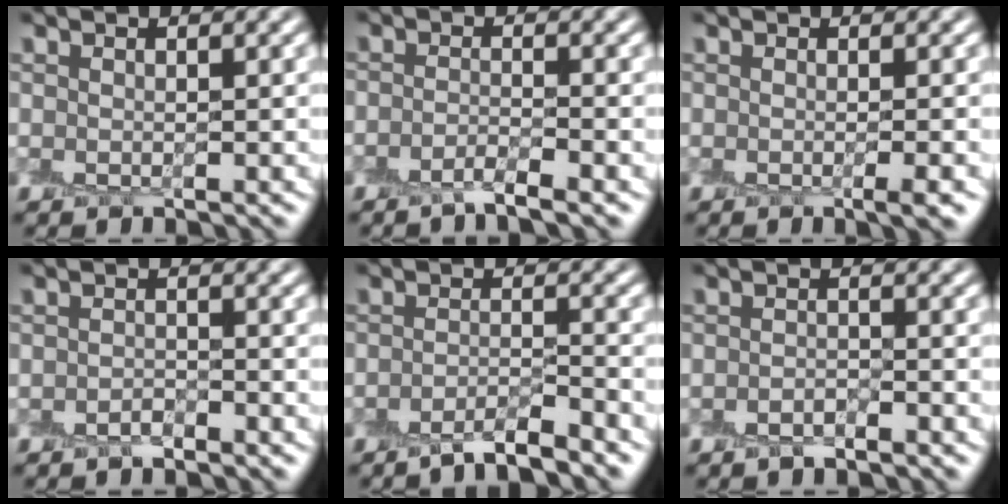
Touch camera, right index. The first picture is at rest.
{"total": 1.6, "force": [-1.4, 0.0, 0.8], "torque": [-0.015, 0.000, -0.037]}
{"total": 1.9, "force": [-0.6, 0.3, 1.8], "torque": [-0.021, -0.006, -0.012]}
{"total": 0.8, "force": [-0.8, 0.2, -0.1], "torque": [0.002, 0.007, -0.017]}
{"total": 3.1, "force": [-2.6, 0.3, 1.6], "torque": [-0.022, 0.003, -0.052]}
{"total": 1.1, "force": [-1.1, 0.2, 0.1], "torque": [-0.003, 0.005, -0.023]}